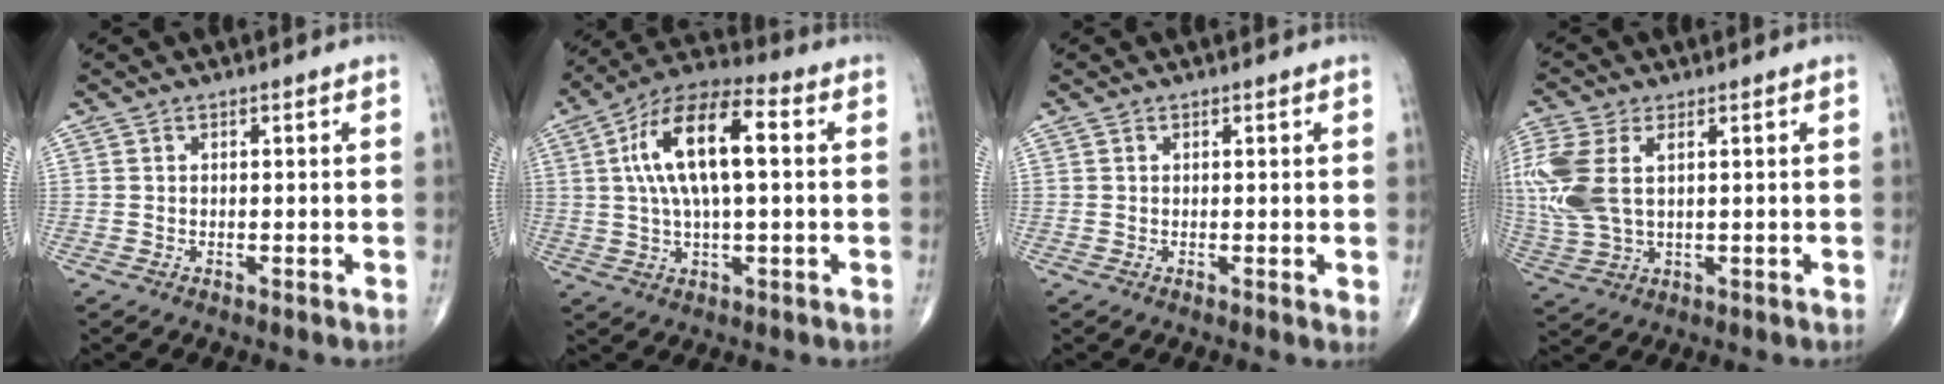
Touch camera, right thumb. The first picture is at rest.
{"total": 15.7, "force": [2.6, 6.2, 14.2], "torque": [-0.260, 0.027, 0.038]}
{"total": 1.0, "force": [0.3, 0.3, 0.9], "torque": [-0.017, -0.004, 0.003]}
{"total": 12.2, "force": [2.6, 6.7, 9.8], "torque": [-0.260, 0.005, 0.059]}